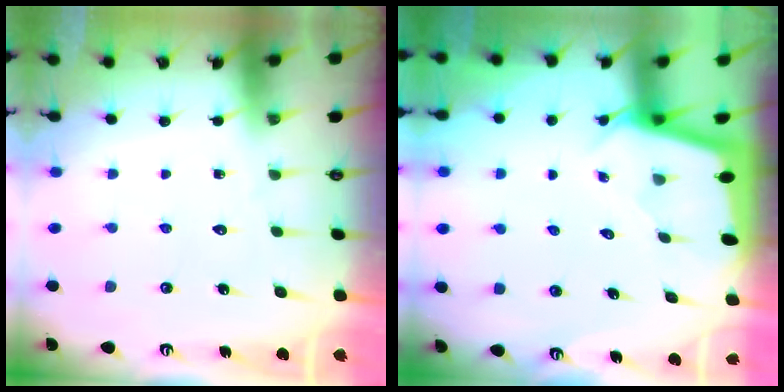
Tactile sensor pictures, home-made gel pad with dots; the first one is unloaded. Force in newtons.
{"total": 2.0, "press": 2.0, "slide": 0.2}